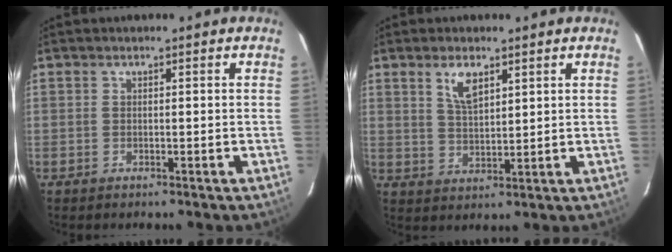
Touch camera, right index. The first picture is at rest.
{"total": 5.3, "force": [3.0, 2.1, 3.8], "torque": [-0.069, 0.002, 0.061]}